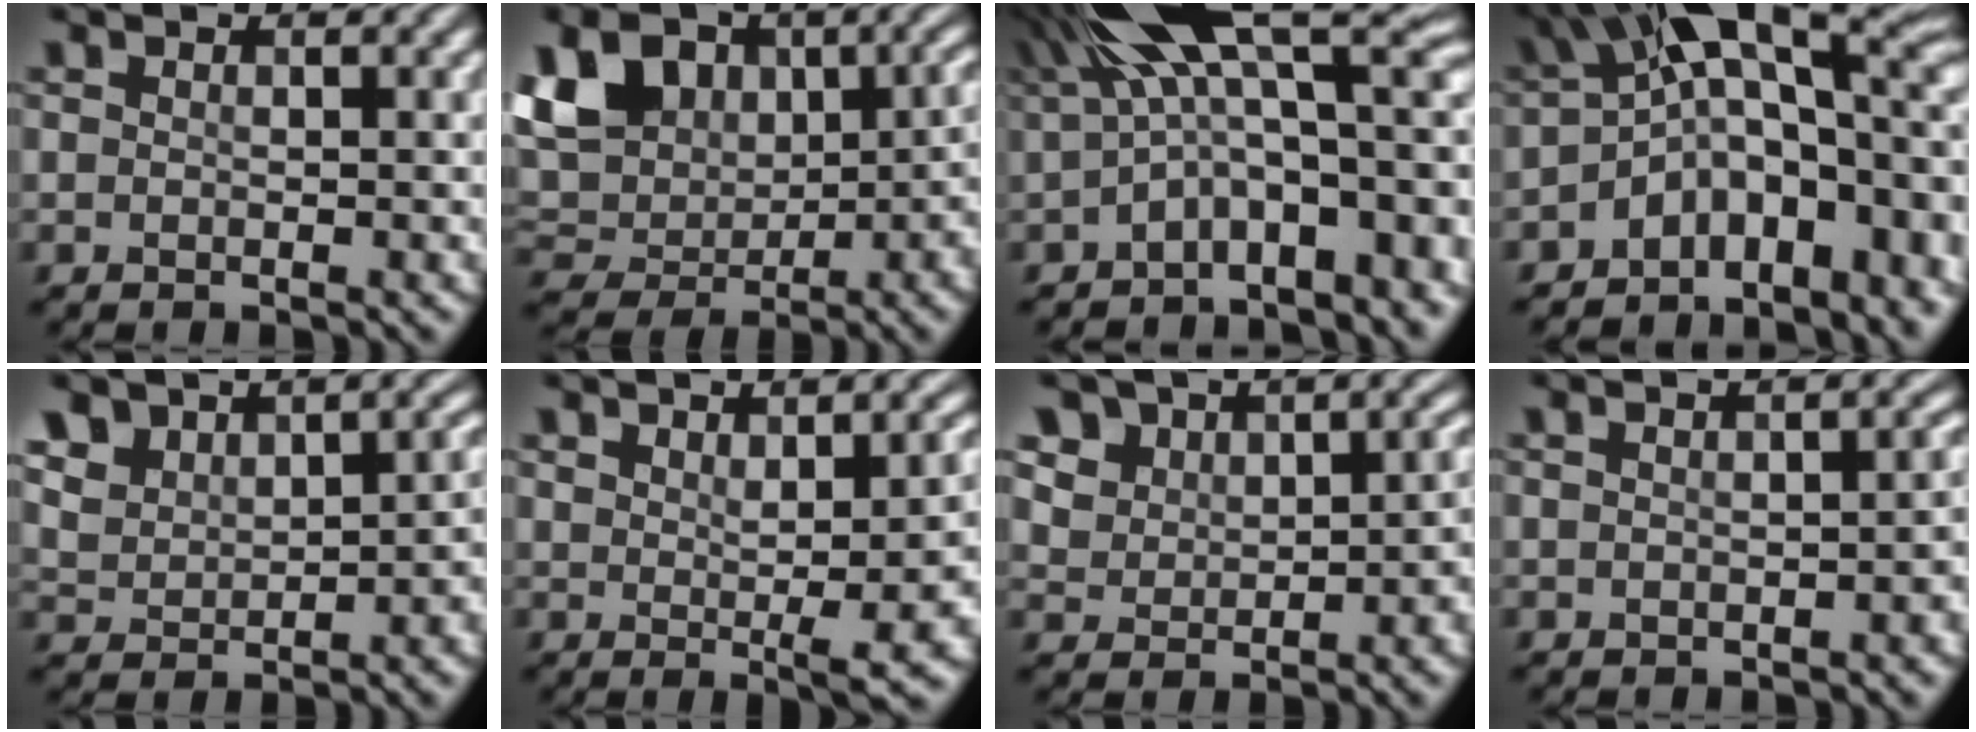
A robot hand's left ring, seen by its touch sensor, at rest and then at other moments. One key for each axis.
{"total": 12.3, "fx": 2.9, "fy": 9.1, "fz": 7.8, "tx": -0.135, "ty": 0.016, "tz": 0.049}
{"total": 15.2, "fx": 2.0, "fy": 6.8, "fz": 13.4, "tx": -0.198, "ty": 0.011, "tz": 0.056}
{"total": 14.3, "fx": -2.2, "fy": 7.8, "fz": 11.8, "tx": -0.165, "ty": 0.013, "tz": -0.030}
{"total": 6.2, "fx": 2.5, "fy": 4.3, "fz": 3.6, "tx": -0.060, "ty": 0.000, "tz": 0.051}
{"total": 5.5, "fx": 1.1, "fy": 1.4, "fz": 5.2, "tx": -0.070, "ty": -0.006, "tz": 0.025}
{"total": 5.8, "fx": 2.2, "fy": 4.5, "fz": 2.9, "tx": -0.040, "ty": 0.007, "tz": 0.038}
{"total": 3.1, "fx": -0.3, "fy": 1.3, "fz": 2.8, "tx": -0.026, "ty": 0.006, "tz": 0.003}